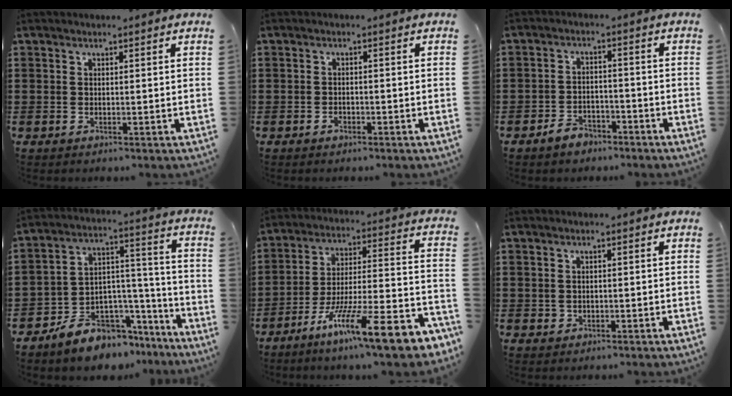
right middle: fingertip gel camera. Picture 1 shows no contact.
{"total": 1.0, "force": [-0.7, 0.4, 0.5], "torque": [-0.011, -0.003, -0.014]}
{"total": 3.3, "force": [-2.9, 1.4, 0.7], "torque": [-0.017, 0.007, -0.058]}
{"total": 7.3, "force": [-6.2, 3.8, 0.5], "torque": [-0.024, 0.005, -0.115]}
{"total": 14.4, "force": [-10.5, 1.3, 9.9], "torque": [-0.147, 0.022, -0.183]}
{"total": 0.6, "force": [0.0, 0.6, 0.1], "torque": [-0.004, 0.005, -0.002]}